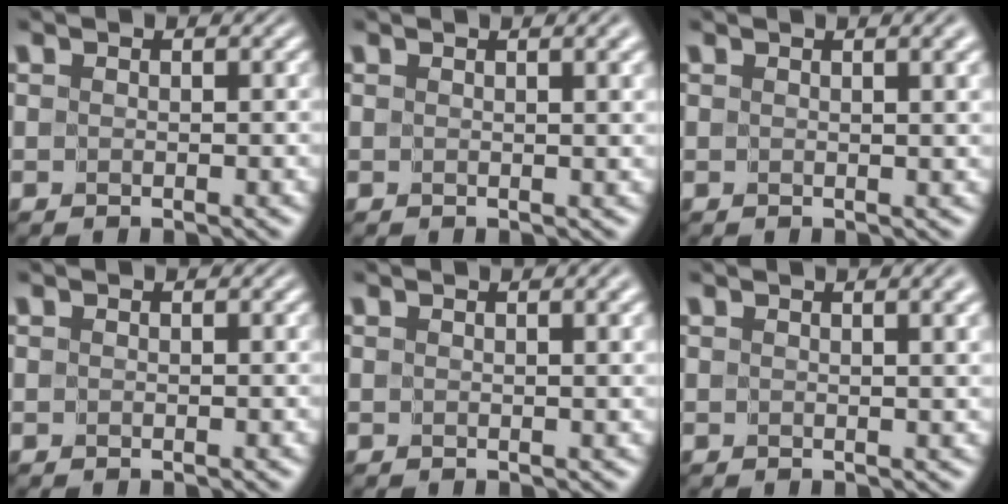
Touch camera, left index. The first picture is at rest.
{"total": 2.2, "force": [1.0, 0.5, 1.9], "torque": [-0.019, 0.001, 0.014]}
{"total": 2.6, "force": [1.2, 0.7, 2.2], "torque": [-0.021, 0.001, 0.015]}
{"total": 0.0}
{"total": 1.7, "force": [0.7, 0.3, 1.5], "torque": [-0.017, 0.002, 0.010]}
{"total": 3.4, "force": [1.4, 1.1, 2.9], "torque": [-0.022, 0.003, 0.013]}